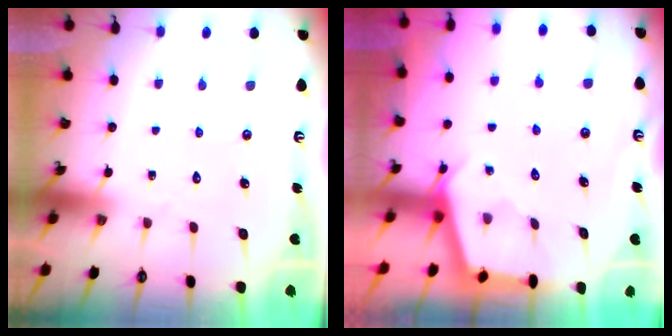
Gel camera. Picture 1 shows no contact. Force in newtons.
{"total": 2.8, "press": 2.8, "slide": 0.3}